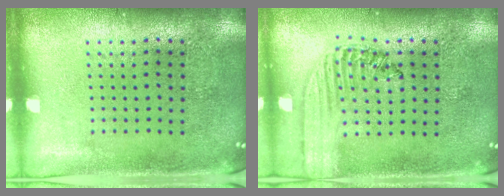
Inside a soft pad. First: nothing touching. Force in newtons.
{"total": 1.5, "press": 1.3, "slide": 0.7}